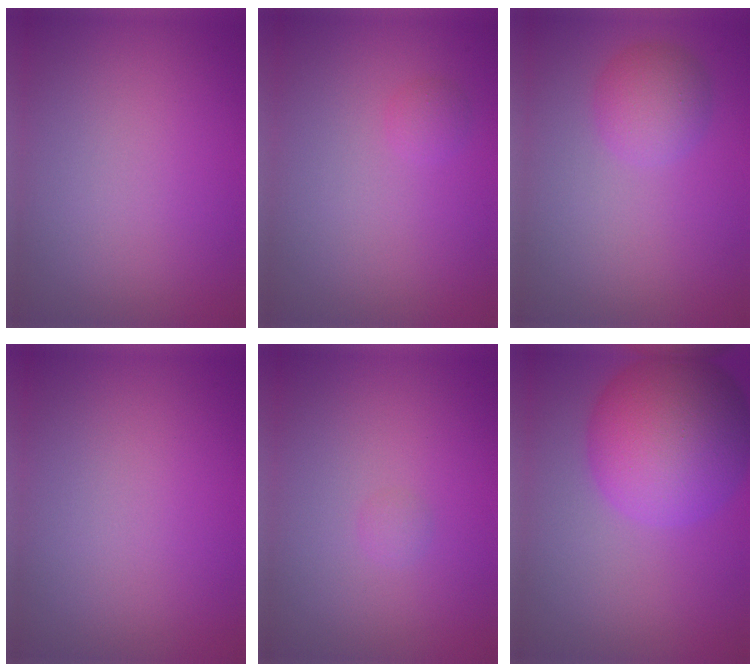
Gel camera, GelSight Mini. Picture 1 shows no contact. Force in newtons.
{"total": 0.7, "press": 0.7, "slide": 0.1}
{"total": 2.6, "press": 2.6, "slide": 0.1}
{"total": 0.0}
{"total": 0.6, "press": 0.6, "slide": 0.0}
{"total": 9.6, "press": 9.6, "slide": 0.5}